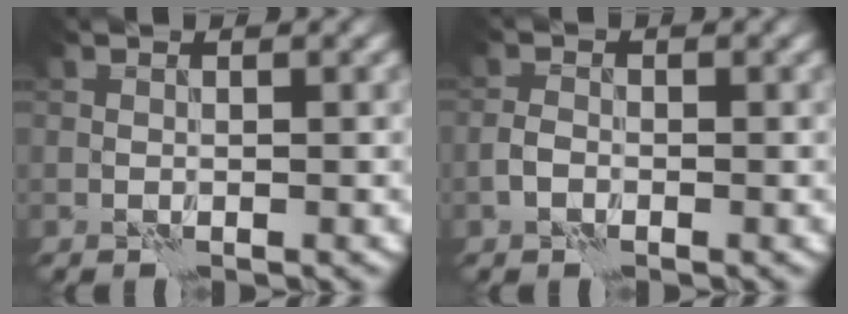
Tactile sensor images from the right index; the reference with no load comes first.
{"total": 1.4, "force": [-0.7, 0.9, 0.8], "torque": [-0.016, 0.004, -0.020]}